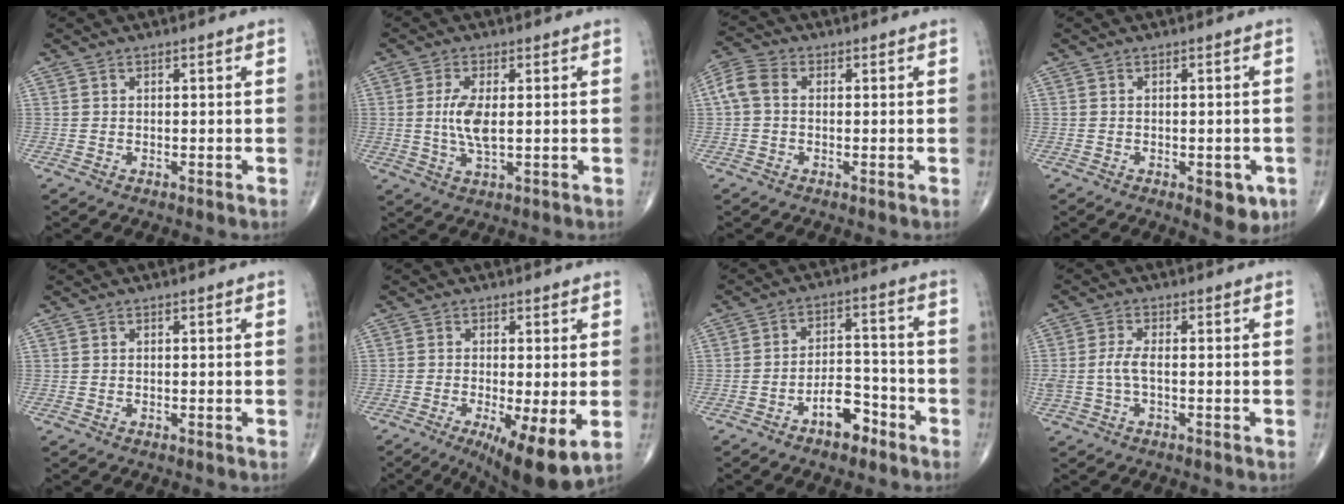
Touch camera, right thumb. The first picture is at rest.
{"total": 6.0, "force": [0.4, 2.2, 5.5], "torque": [-0.122, -0.010, 0.009]}
{"total": 5.2, "force": [0.4, 3.7, 3.6], "torque": [-0.085, 0.017, -0.001]}
{"total": 4.7, "force": [-1.8, 2.2, 3.8], "torque": [-0.028, -0.002, -0.016]}
{"total": 0.0}
{"total": 11.0, "force": [-3.3, 2.8, 10.1], "torque": [-0.161, -0.021, -0.046]}
{"total": 7.3, "force": [-4.5, 3.6, 4.5], "torque": [-0.056, 0.043, -0.074]}
{"total": 3.9, "force": [-0.5, 1.6, 3.5], "torque": [-0.095, 0.007, -0.011]}